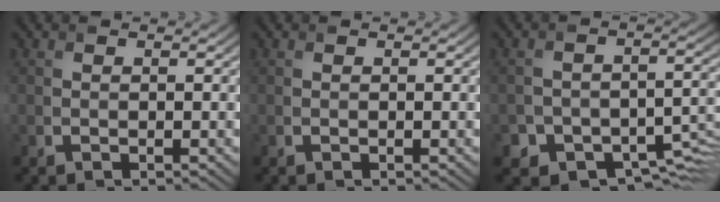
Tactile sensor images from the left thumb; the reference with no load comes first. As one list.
[{"total": 0.0}, {"total": 7.5, "force": [-4.3, 4.9, 3.6], "torque": [-0.053, -0.020, -0.063]}]